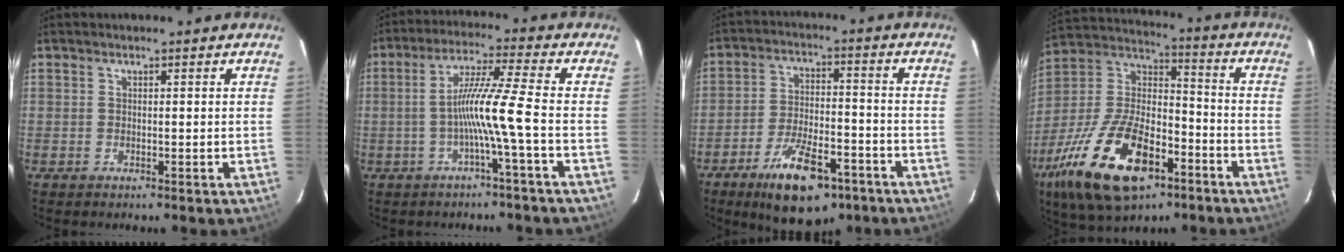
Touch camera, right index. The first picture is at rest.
{"total": 8.6, "force": [-2.6, -2.1, 7.9], "torque": [-0.157, 0.003, -0.046]}
{"total": 15.2, "force": [-9.5, 6.1, 10.2], "torque": [-0.191, -0.006, -0.150]}
{"total": 25.0, "force": [-12.9, 11.8, 17.8], "torque": [-0.367, -0.016, -0.222]}